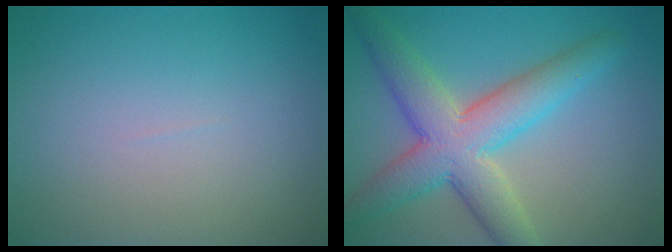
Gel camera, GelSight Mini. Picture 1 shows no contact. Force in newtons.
{"total": 7.6, "press": 7.6, "slide": 0.4}